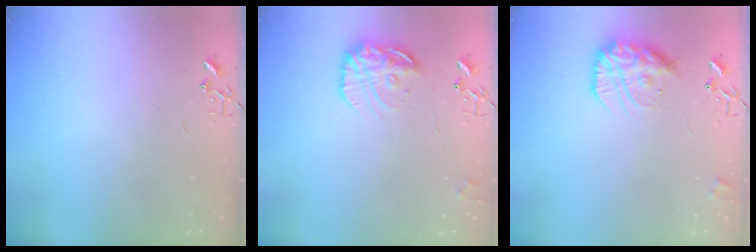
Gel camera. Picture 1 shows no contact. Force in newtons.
{"total": 16.0, "press": 15.9, "slide": 1.3}
{"total": 16.5, "press": 16.4, "slide": 1.3}